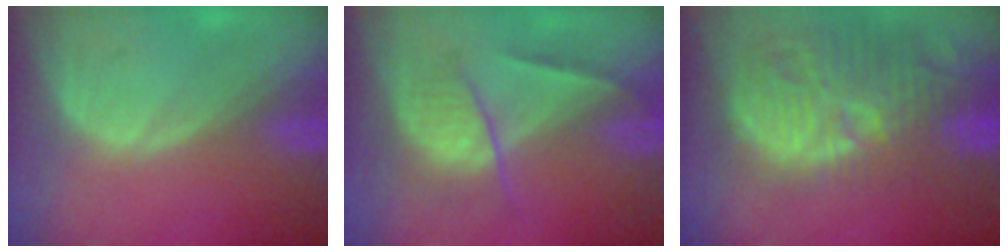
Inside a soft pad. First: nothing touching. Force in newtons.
{"total": 6.7, "press": 5.8, "slide": 3.5}
{"total": 14.8, "press": 13.1, "slide": 6.9}